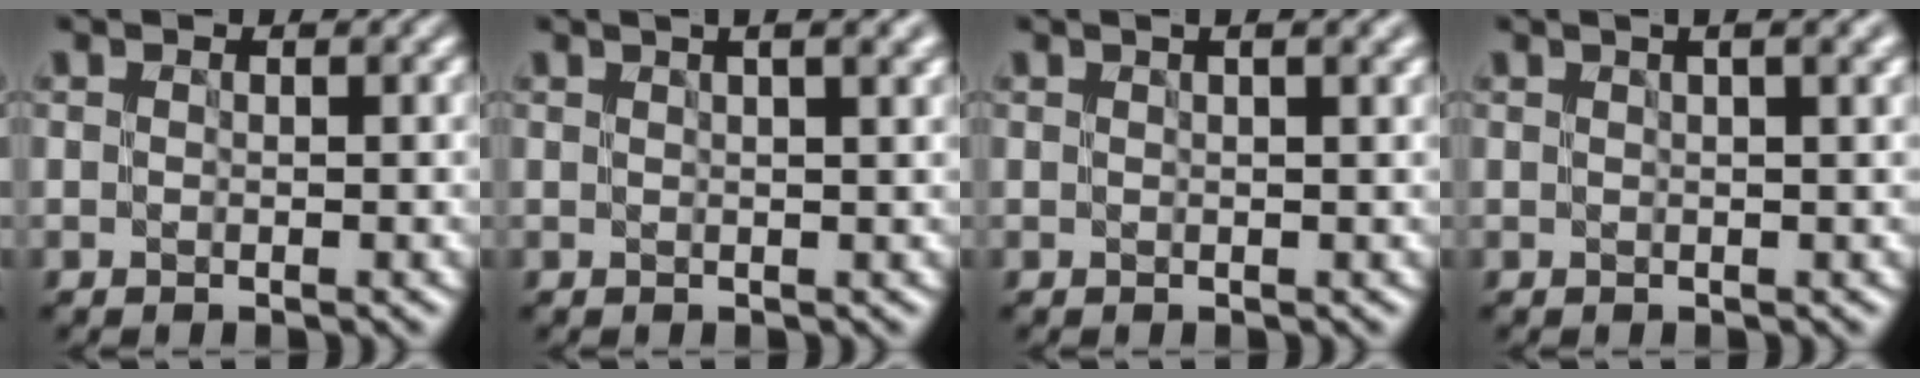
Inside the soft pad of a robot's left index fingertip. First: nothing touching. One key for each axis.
{"total": 3.5, "fx": 1.8, "fy": 1.1, "fz": 2.8, "tx": -0.026, "ty": 0.011, "tz": 0.008}
{"total": 2.2, "fx": 1.2, "fy": 0.4, "fz": 1.8, "tx": -0.024, "ty": 0.004, "tz": 0.011}
{"total": 3.1, "fx": 1.5, "fy": 0.8, "fz": 2.6, "tx": -0.030, "ty": 0.009, "tz": 0.008}